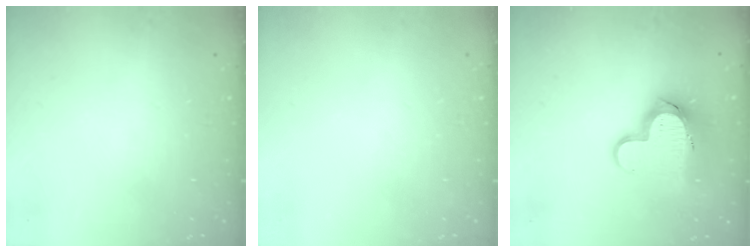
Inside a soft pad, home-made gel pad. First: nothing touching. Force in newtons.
{"total": 0.0}
{"total": 13.1, "press": 13.0, "slide": 1.3}